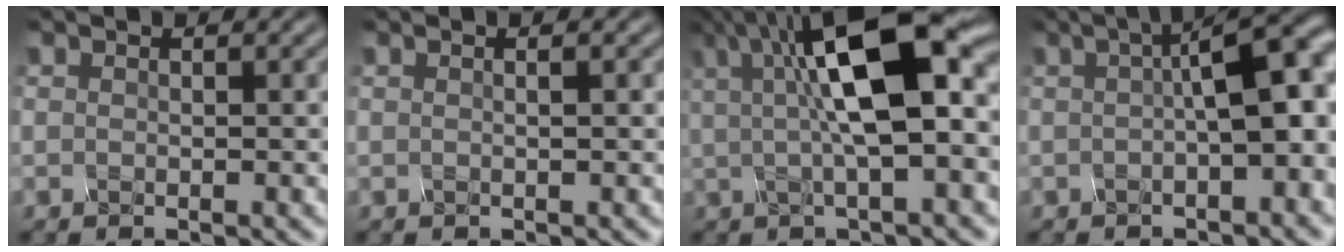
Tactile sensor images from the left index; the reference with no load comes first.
{"total": 1.1, "force": [0.3, 0.3, 1.0], "torque": [-0.010, 0.001, -0.001]}
{"total": 11.3, "force": [2.6, 3.2, 10.5], "torque": [-0.163, 0.021, 0.039]}
{"total": 7.3, "force": [0.6, 2.1, 6.9], "torque": [-0.079, 0.017, 0.008]}